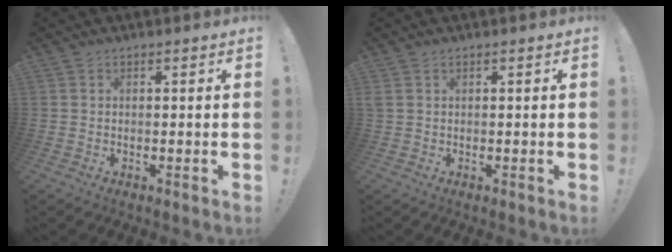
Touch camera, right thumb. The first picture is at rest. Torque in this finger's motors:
{"motor_torque": [0.97, 0.98, 0.35, 0.32, 0.13]}